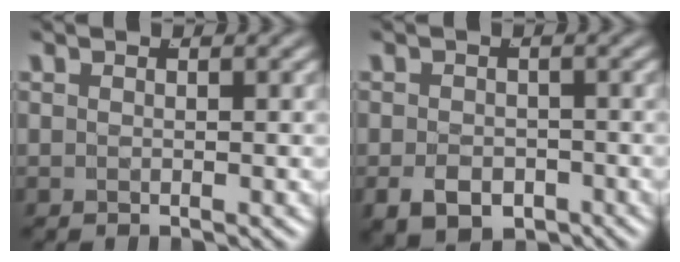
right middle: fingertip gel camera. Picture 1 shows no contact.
{"total": 3.9, "force": [-2.5, 2.5, 1.8], "torque": [-0.020, -0.021, -0.034]}